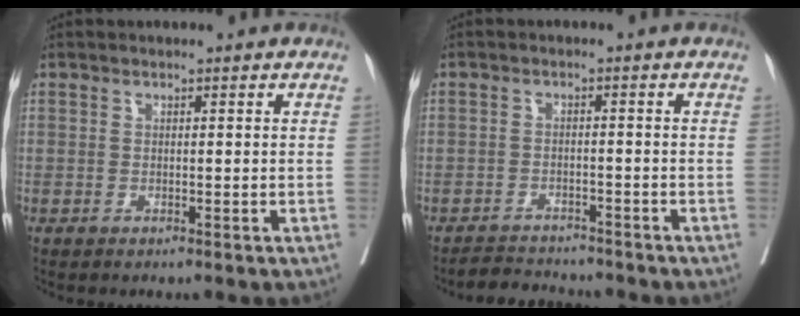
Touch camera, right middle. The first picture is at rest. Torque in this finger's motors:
{"motor_torque": [0.12, -0.31, -0.05, 0.00]}